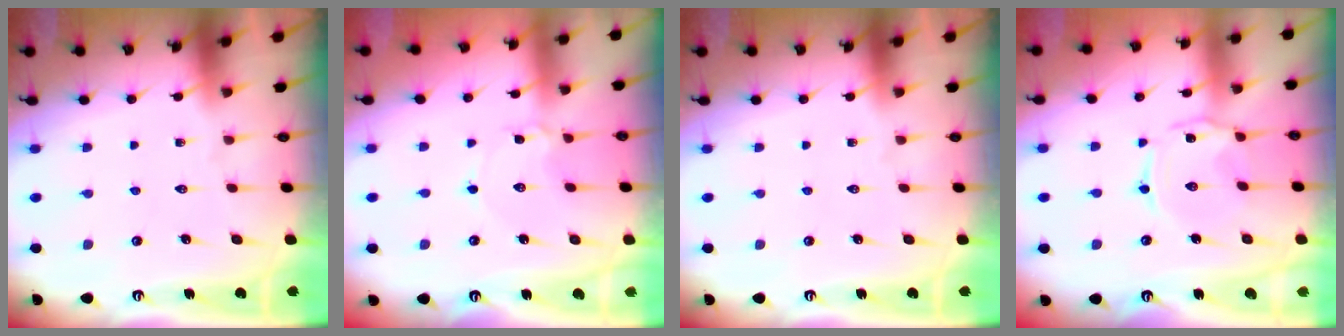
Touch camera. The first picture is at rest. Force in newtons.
{"total": 2.0, "press": 2.0, "slide": 0.2}
{"total": 0.0}
{"total": 1.7, "press": 1.7, "slide": 0.4}